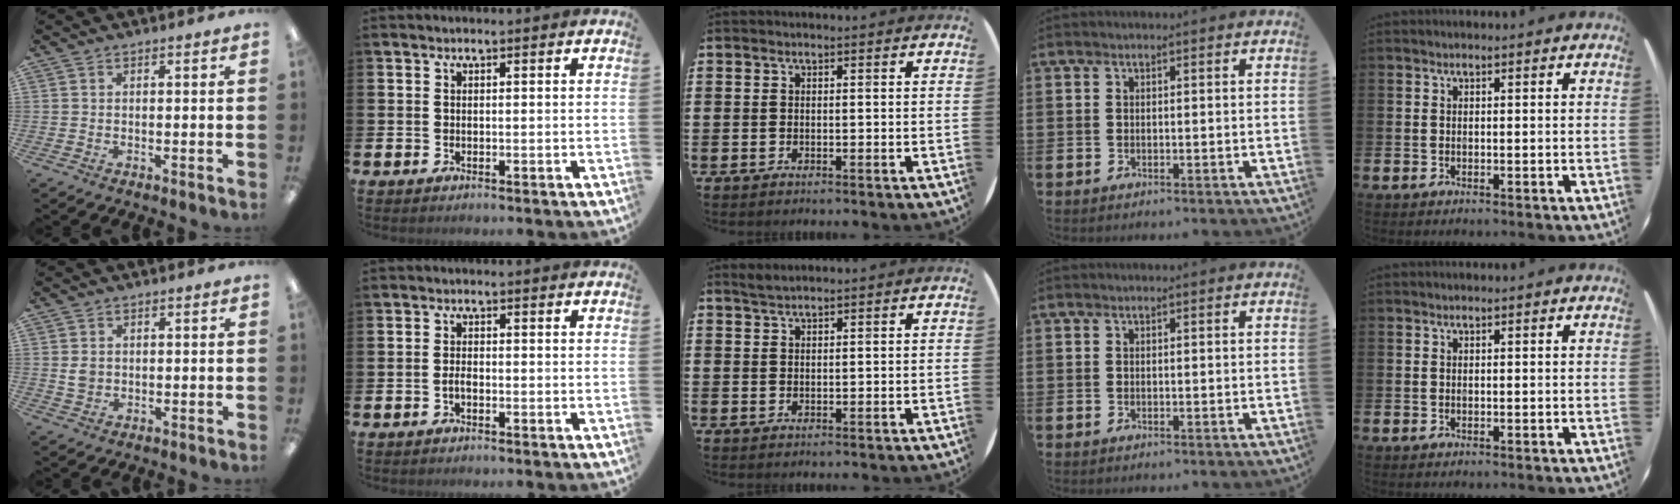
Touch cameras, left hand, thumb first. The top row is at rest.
{"thumb": {"total": 2.6, "force": [0.3, 2.2, 1.4], "torque": [-0.020, 0.001, 0.002]}, "index": {"total": 1.3, "force": [-0.5, 0.5, 1.0], "torque": [-0.017, 0.000, -0.011]}, "middle": {"total": 1.3, "force": [1.3, 0.0, 0.3], "torque": [-0.008, 0.002, 0.024]}}